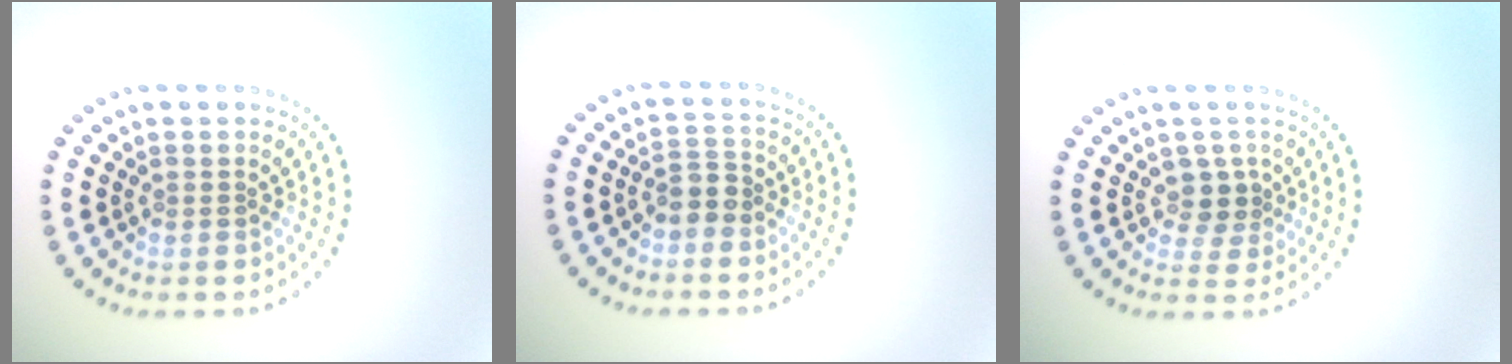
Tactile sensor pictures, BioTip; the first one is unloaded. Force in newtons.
{"total": 2.0, "press": 1.7, "slide": 1.0}
{"total": 2.0, "press": 1.6, "slide": 1.2}